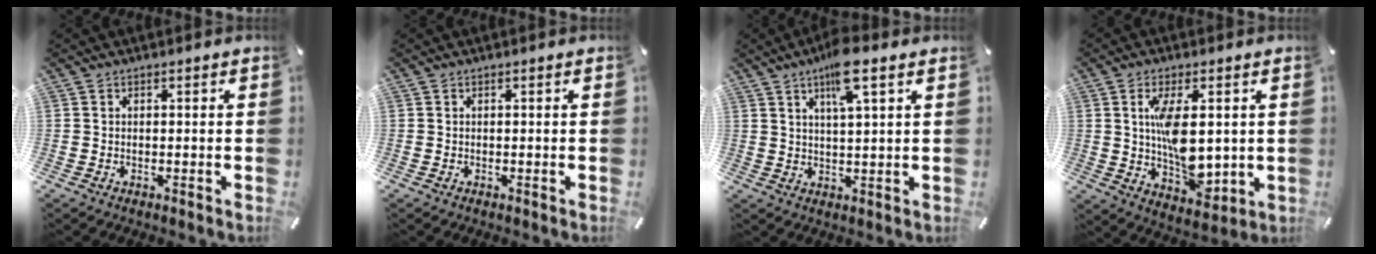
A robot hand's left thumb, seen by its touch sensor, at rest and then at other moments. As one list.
[{"total": 0.0}, {"total": 8.5, "force": [5.0, 1.7, 6.7], "torque": [-0.125, -0.003, 0.082]}, {"total": 11.8, "force": [1.4, 6.1, 9.9], "torque": [-0.175, -0.010, 0.023]}]